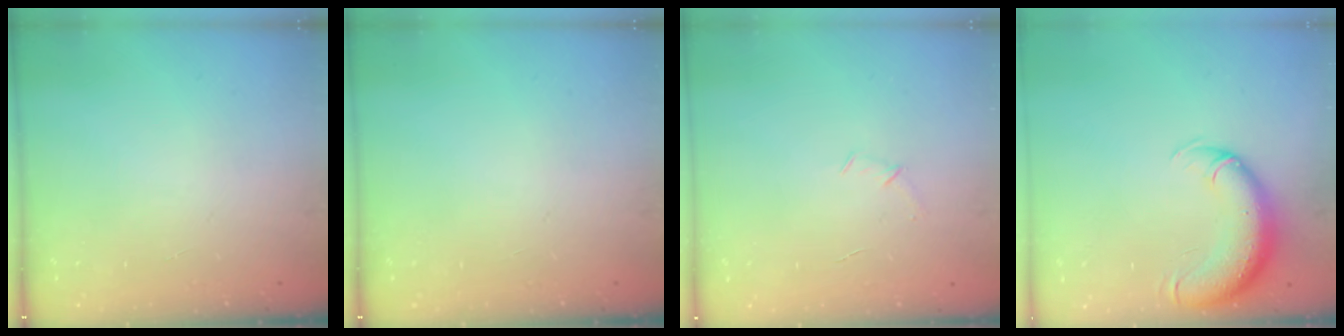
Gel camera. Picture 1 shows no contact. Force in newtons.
{"total": 0.0}
{"total": 4.7, "press": 4.5, "slide": 1.3}
{"total": 11.0, "press": 10.6, "slide": 2.9}